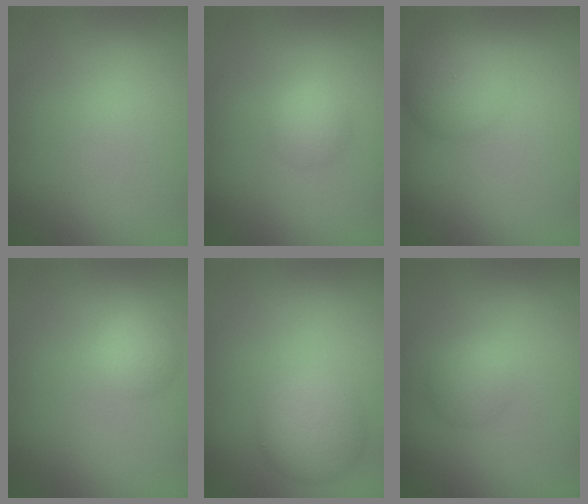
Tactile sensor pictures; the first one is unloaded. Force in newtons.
{"total": 1.6, "press": 1.6, "slide": 0.1}
{"total": 4.4, "press": 4.4, "slide": 0.2}
{"total": 1.9, "press": 1.9, "slide": 0.1}
{"total": 4.3, "press": 4.3, "slide": 0.1}
{"total": 1.9, "press": 1.9, "slide": 0.1}